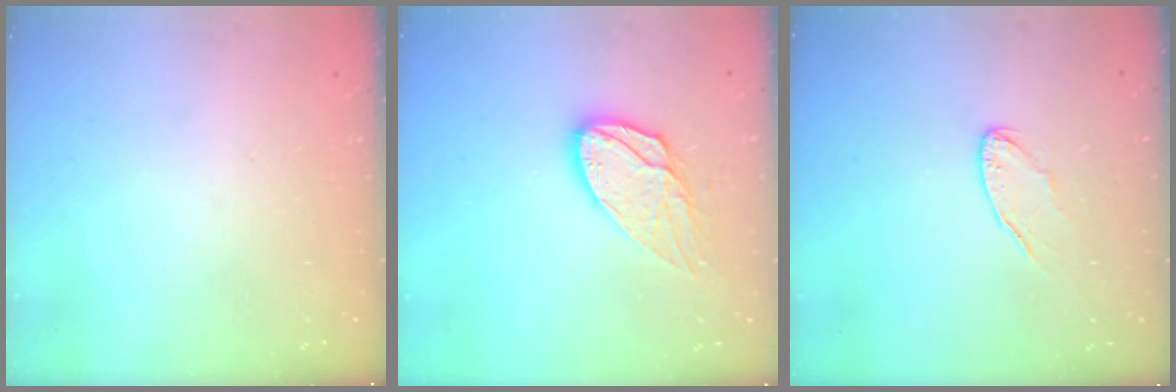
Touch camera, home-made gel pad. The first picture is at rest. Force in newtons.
{"total": 13.8, "press": 13.8, "slide": 1.0}
{"total": 5.4, "press": 5.4, "slide": 0.5}